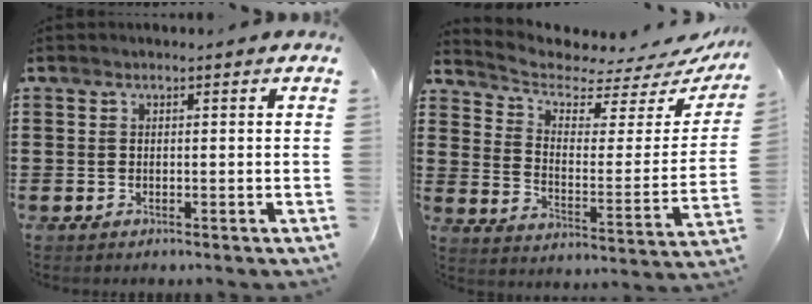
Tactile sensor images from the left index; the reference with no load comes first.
{"total": 4.8, "force": [4.1, 1.7, 1.8], "torque": [-0.062, -0.037, 0.067]}